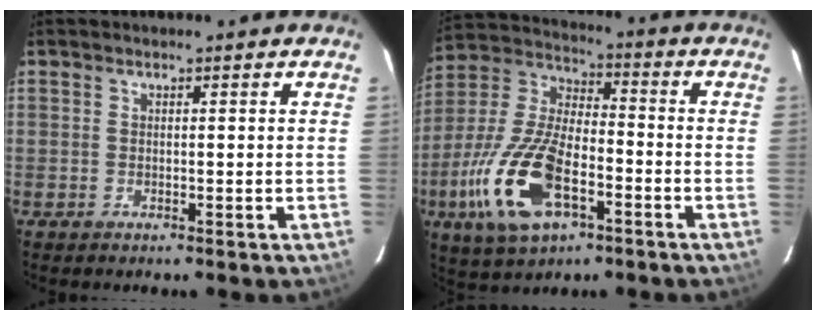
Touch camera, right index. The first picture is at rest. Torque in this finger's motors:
{"motor_torque": [2.11, -0.02, 1.05, 0.21]}